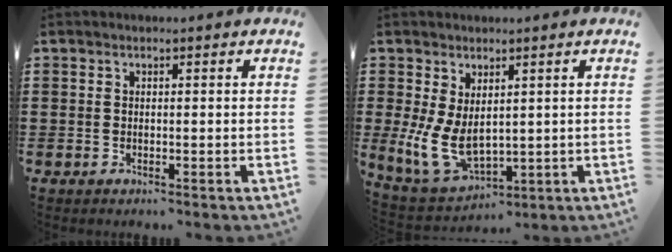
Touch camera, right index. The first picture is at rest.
{"total": 7.7, "force": [0.8, 4.7, 6.0], "torque": [-0.153, -0.011, 0.018]}